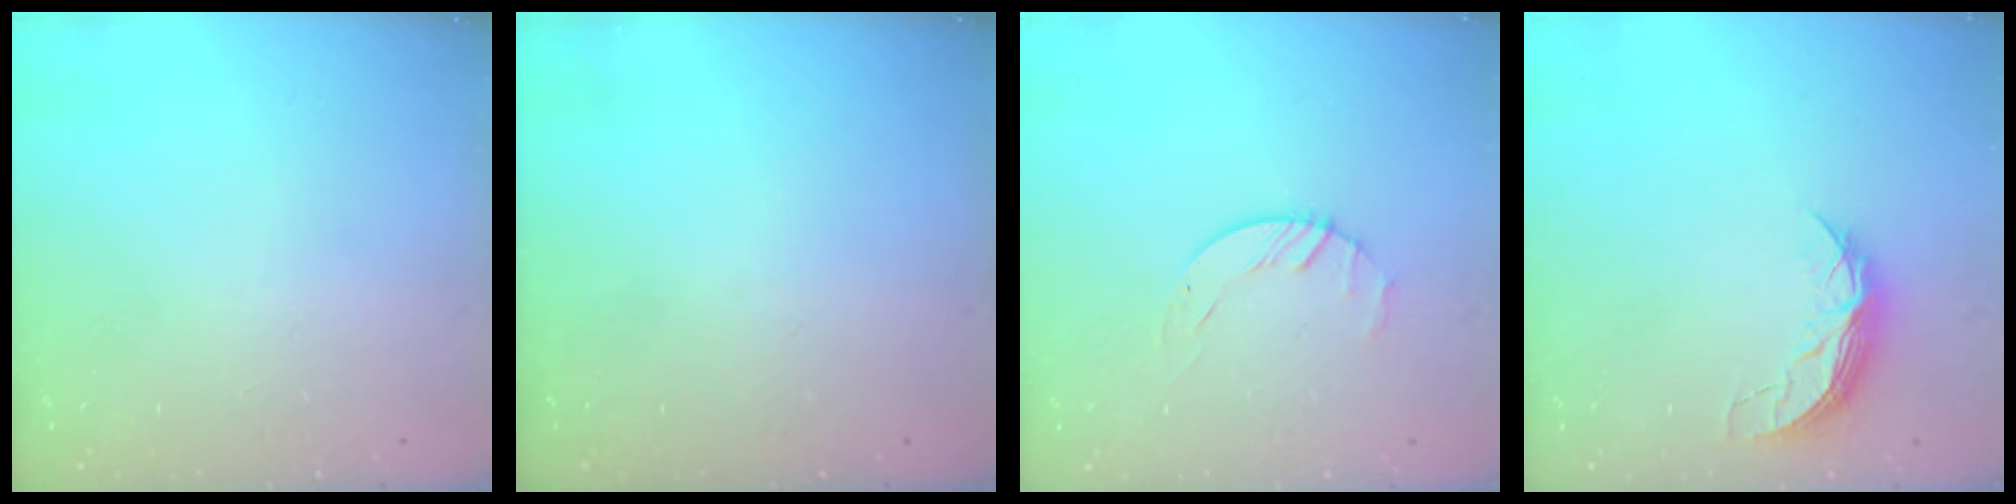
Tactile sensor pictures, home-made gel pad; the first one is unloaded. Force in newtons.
{"total": 0.0}
{"total": 1.8, "press": 1.7, "slide": 0.3}
{"total": 6.9, "press": 6.9, "slide": 0.5}